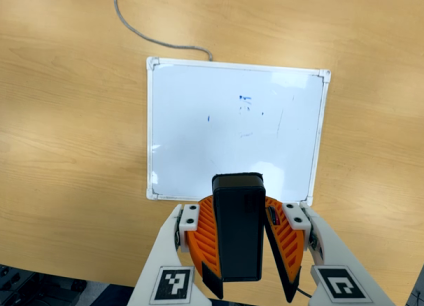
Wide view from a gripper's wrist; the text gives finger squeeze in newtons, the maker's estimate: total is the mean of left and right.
{"total": 9.0, "left": 9.2, "right": 8.9}